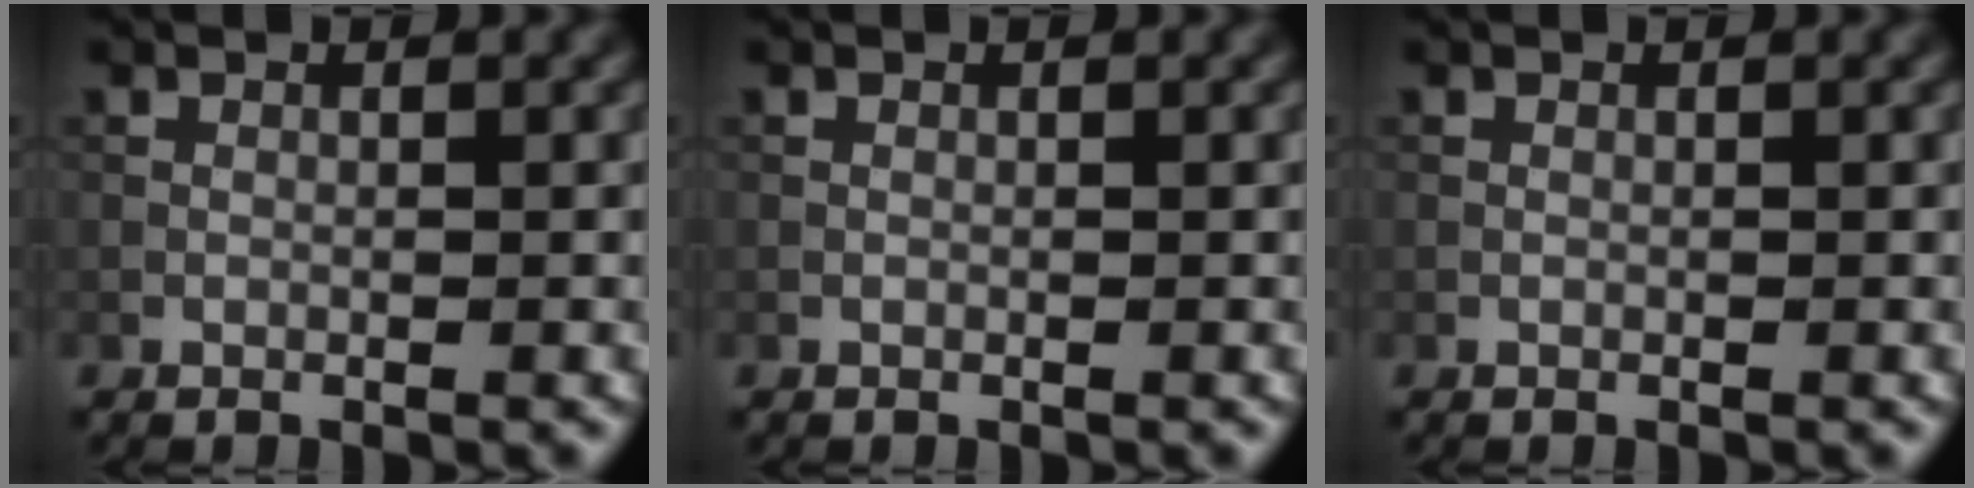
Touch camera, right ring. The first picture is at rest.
{"total": 0.0}
{"total": 0.0}